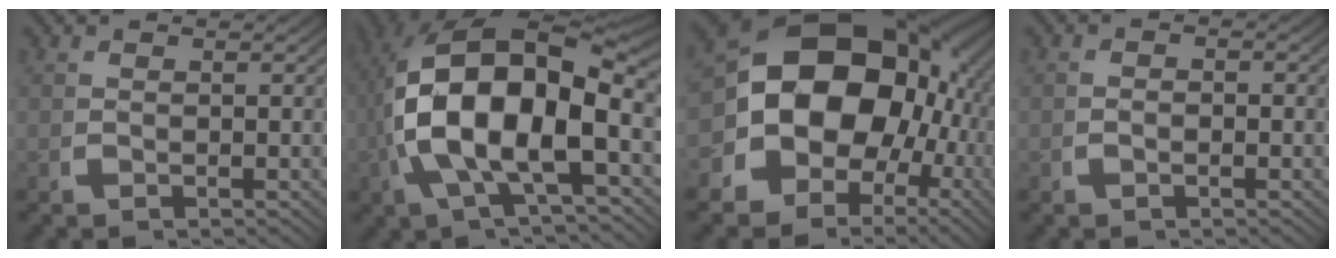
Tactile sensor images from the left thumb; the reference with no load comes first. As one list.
[{"total": 18.5, "force": [0.1, 10.7, 15.1], "torque": [-0.305, -0.043, 0.020]}, {"total": 22.2, "force": [0.2, 16.3, 15.0], "torque": [-0.276, -0.058, 0.016]}, {"total": 1.0, "force": [-0.6, 0.6, 0.6], "torque": [-0.015, -0.001, -0.013]}]